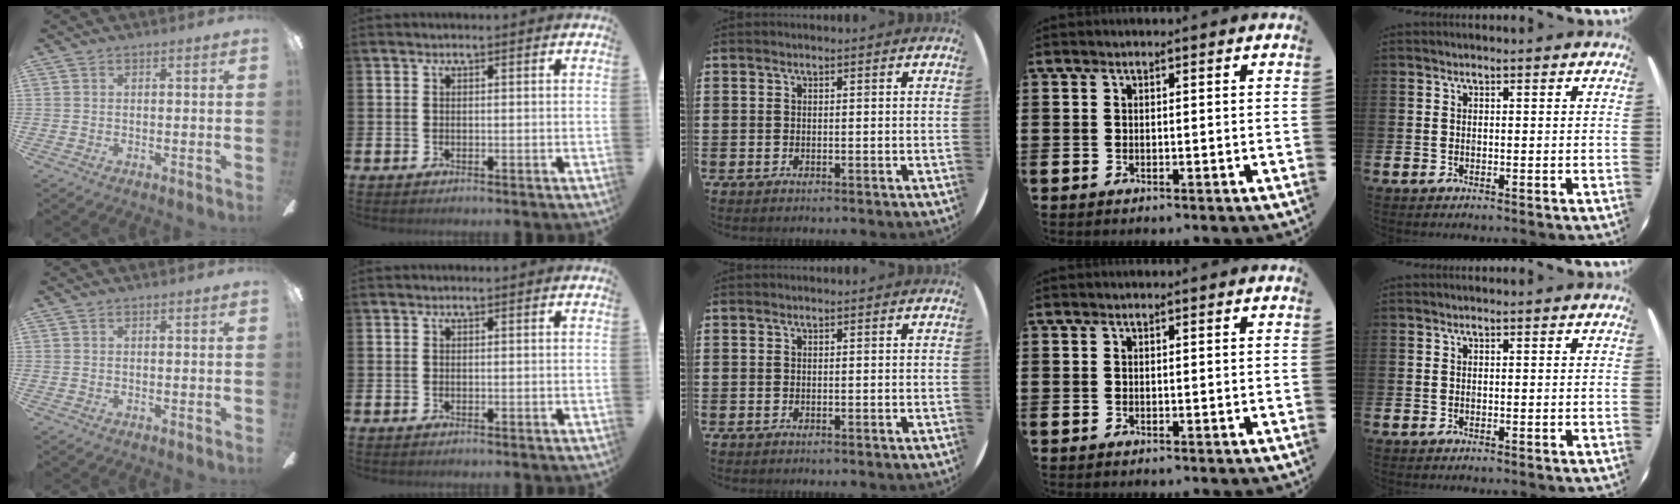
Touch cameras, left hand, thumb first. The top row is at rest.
{}